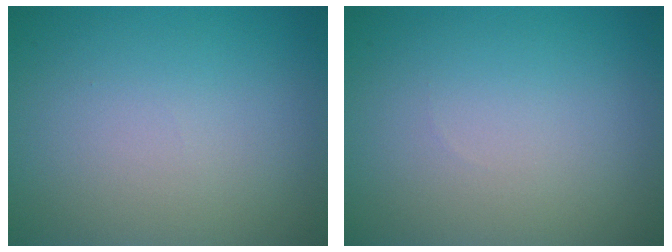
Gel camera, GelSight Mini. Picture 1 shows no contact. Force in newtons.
{"total": 0.0}